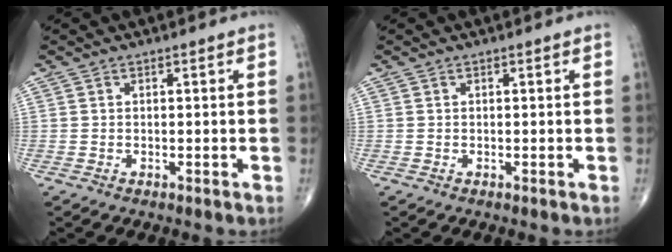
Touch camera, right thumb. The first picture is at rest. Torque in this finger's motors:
{"motor_torque": [0.00, 0.00, 0.02, 0.02, 0.00]}